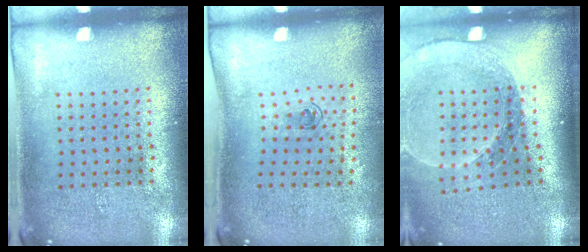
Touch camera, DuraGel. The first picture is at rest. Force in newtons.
{"total": 0.6, "press": 0.4, "slide": 0.5}
{"total": 1.7, "press": 1.7, "slide": 0.2}